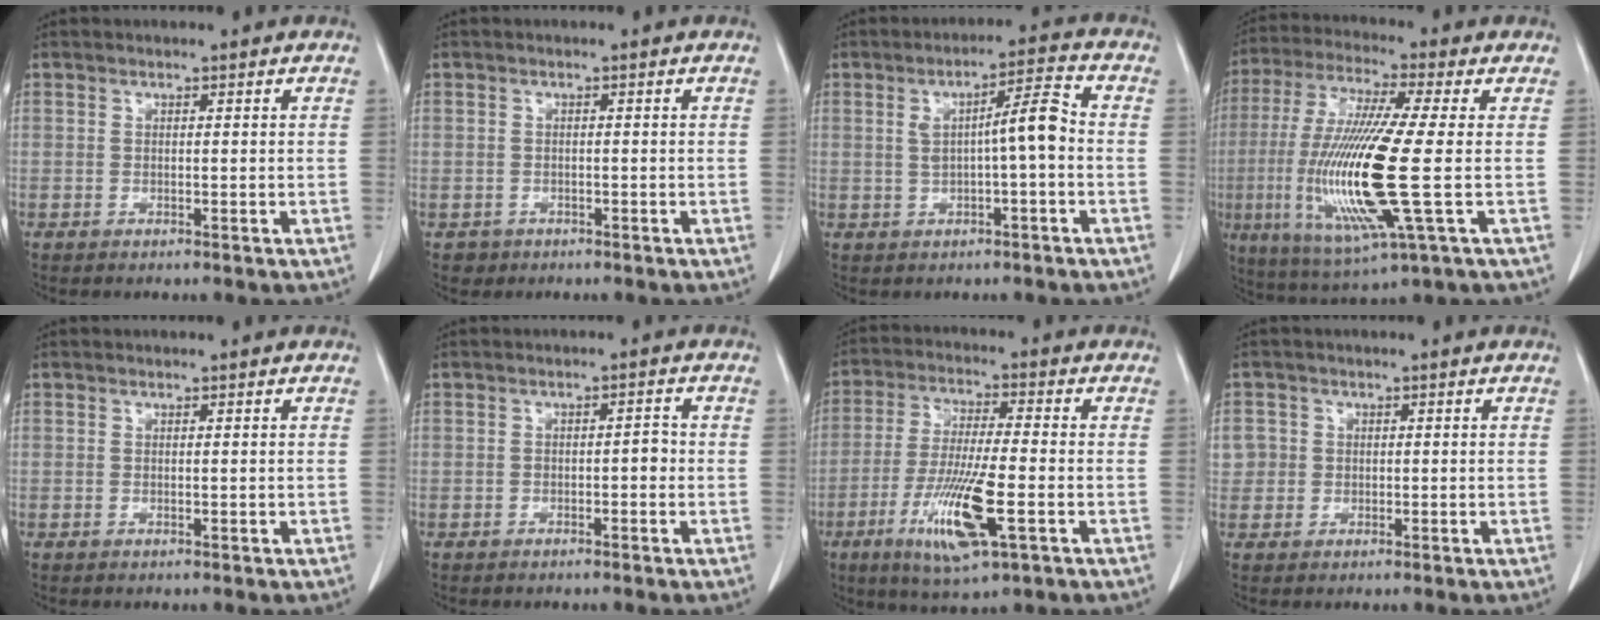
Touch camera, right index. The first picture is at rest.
{"total": 1.8, "force": [-0.8, 1.6, -0.1], "torque": [0.003, 0.007, -0.011]}
{"total": 6.6, "force": [0.0, 0.6, 6.6], "torque": [-0.105, 0.017, 0.000]}
{"total": 18.3, "force": [-2.6, 1.0, 18.0], "torque": [-0.383, -0.019, -0.050]}
{"total": 0.0}
{"total": 1.9, "force": [-0.5, 0.8, 1.6], "torque": [-0.019, 0.007, -0.008]}
{"total": 12.8, "force": [-4.7, 1.6, 11.8], "torque": [-0.231, -0.025, -0.082]}
{"total": 3.1, "force": [0.3, 3.0, 0.2], "torque": [0.013, 0.008, 0.006]}